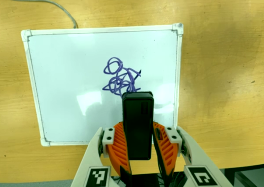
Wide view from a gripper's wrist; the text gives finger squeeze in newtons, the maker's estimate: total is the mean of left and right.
{"total": 6.6, "left": 5.1, "right": 8.1}